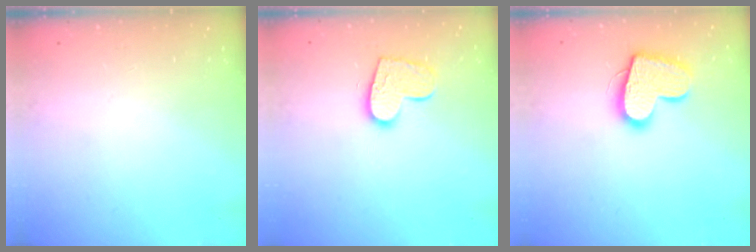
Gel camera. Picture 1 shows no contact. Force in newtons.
{"total": 11.7, "press": 11.7, "slide": 0.8}
{"total": 14.3, "press": 14.3, "slide": 1.1}